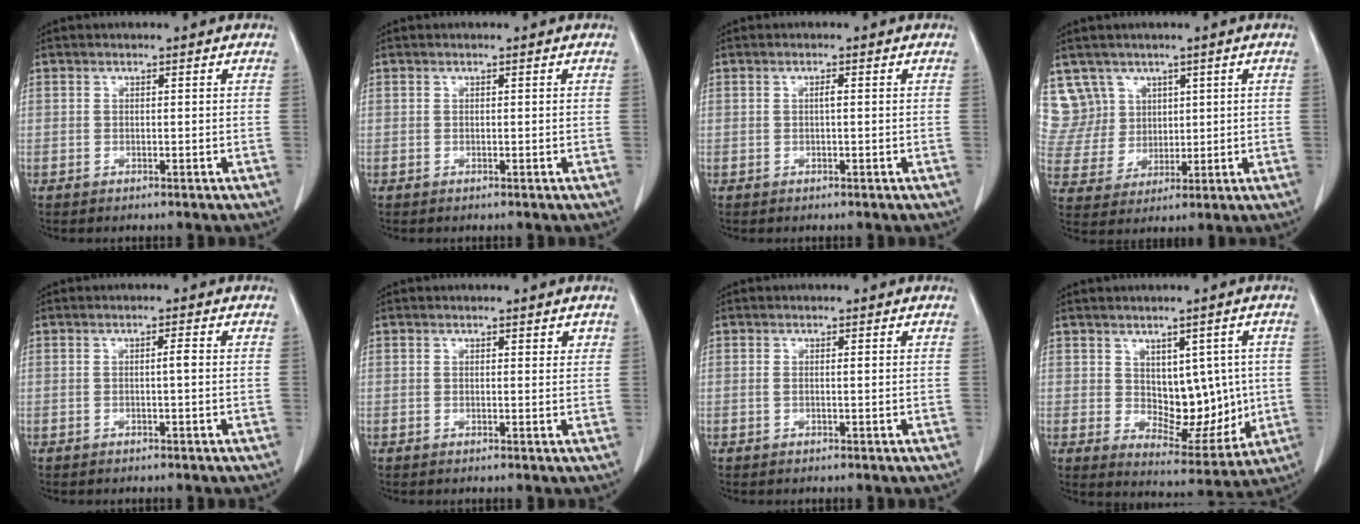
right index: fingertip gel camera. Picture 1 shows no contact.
{"total": 0.0}
{"total": 0.8, "force": [0.2, 0.1, 0.8], "torque": [-0.015, 0.002, 0.003]}
{"total": 8.0, "force": [4.7, 6.5, -0.5], "torque": [0.007, 0.025, 0.104]}
{"total": 1.1, "force": [-0.1, 0.0, 1.1], "torque": [-0.019, 0.001, -0.001]}
{"total": 1.3, "force": [1.0, 0.6, 0.7], "torque": [-0.004, -0.003, 0.012]}
{"total": 0.7, "force": [0.1, 0.1, 0.6], "torque": [-0.014, -0.001, 0.002]}
{"total": 9.5, "force": [0.8, 5.7, 7.6], "torque": [-0.089, 0.005, 0.035]}